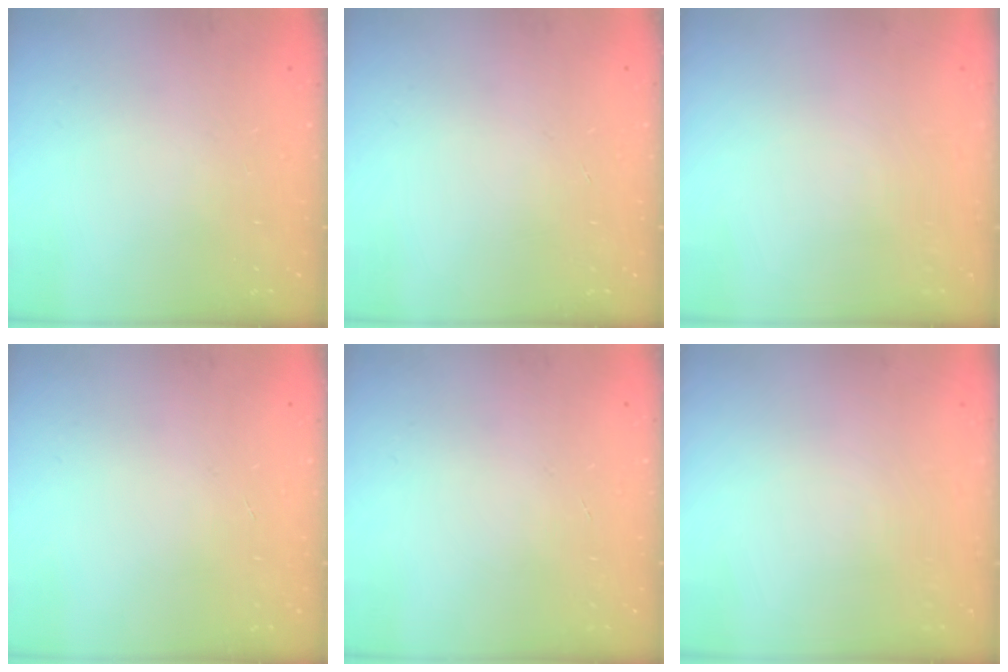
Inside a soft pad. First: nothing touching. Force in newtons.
{"total": 0.0}
{"total": 0.0}
{"total": 0.0}
{"total": 0.0}
{"total": 0.0}